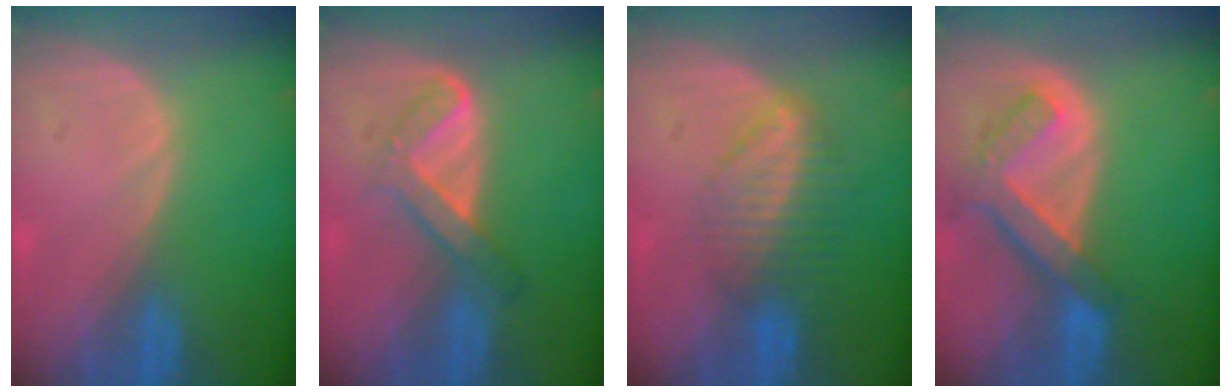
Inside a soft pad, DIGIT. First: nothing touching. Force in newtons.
{"total": 4.8, "press": 4.8, "slide": 0.9}
{"total": 7.0, "press": 6.0, "slide": 3.6}
{"total": 7.6, "press": 6.6, "slide": 3.7}